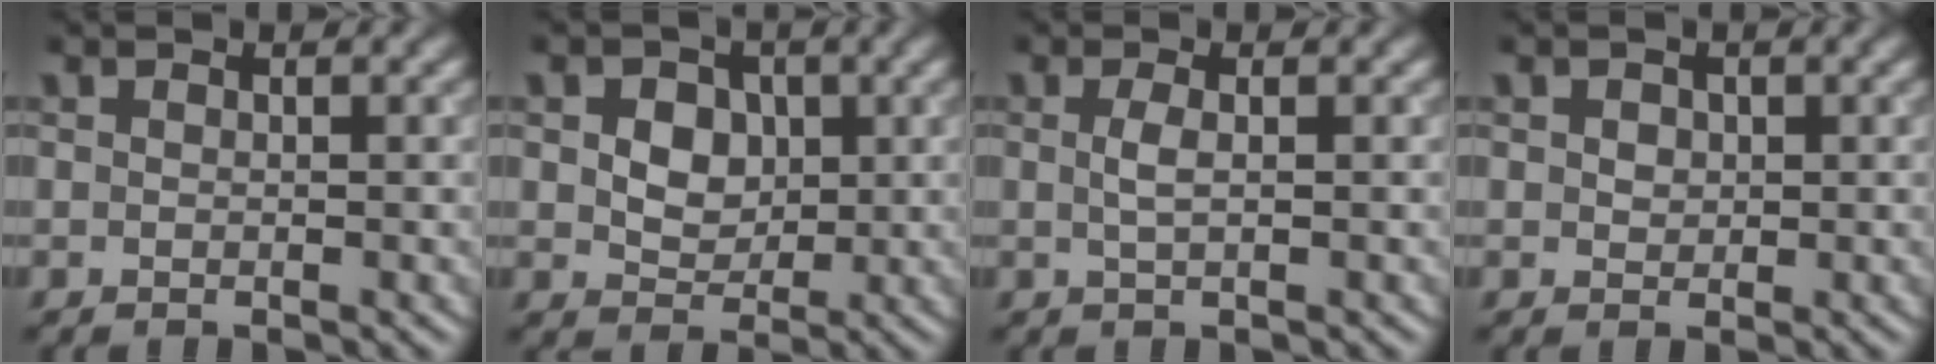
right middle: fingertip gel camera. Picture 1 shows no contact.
{"total": 4.9, "force": [1.2, 3.8, 2.9], "torque": [-0.047, 0.012, 0.008]}
{"total": 1.4, "force": [0.2, 0.4, 1.3], "torque": [-0.027, 0.003, 0.002]}
{"total": 1.2, "force": [0.4, 1.0, 0.5], "torque": [-0.008, 0.002, 0.005]}